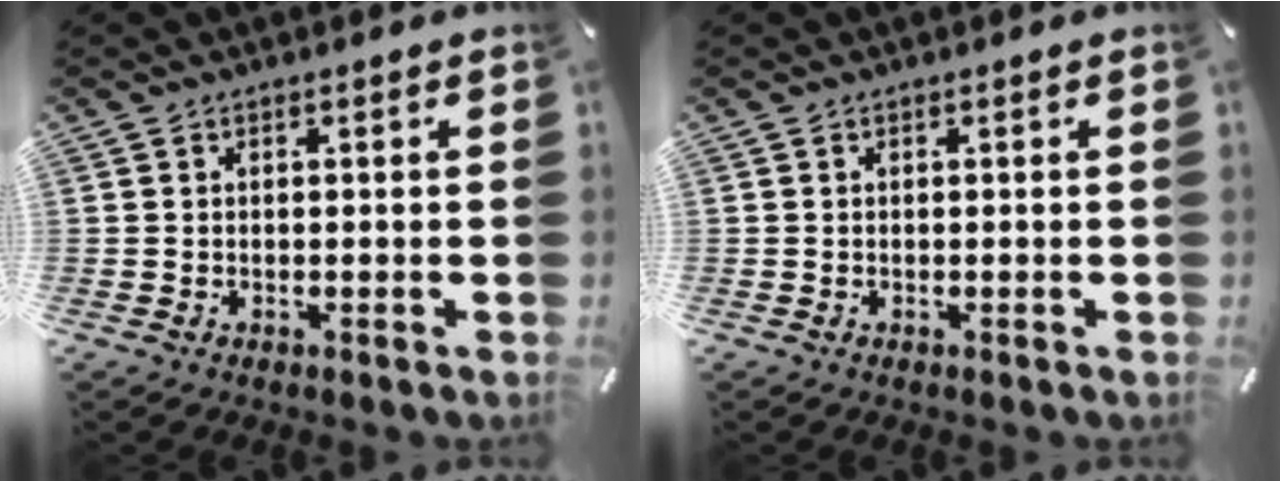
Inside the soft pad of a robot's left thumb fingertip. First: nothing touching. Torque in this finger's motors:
{"motor_torque": [0.00, -0.01, -0.03, 0.03, 0.00]}